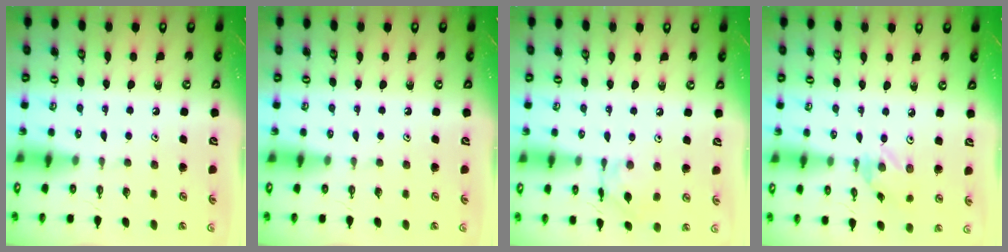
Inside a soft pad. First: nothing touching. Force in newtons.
{"total": 0.0}
{"total": 5.6, "press": 5.6, "slide": 0.3}
{"total": 1.5, "press": 1.5, "slide": 0.0}